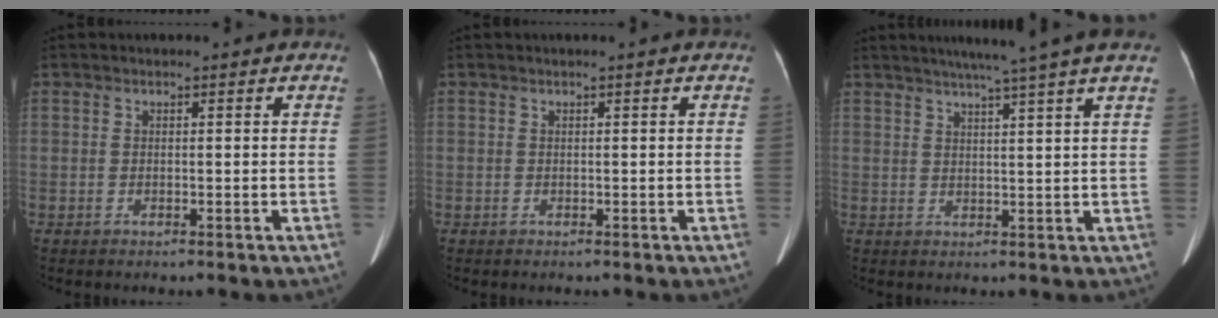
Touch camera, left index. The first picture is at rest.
{"total": 0.0}
{"total": 8.8, "force": [6.8, -1.7, 5.4], "torque": [-0.075, 0.014, 0.081]}